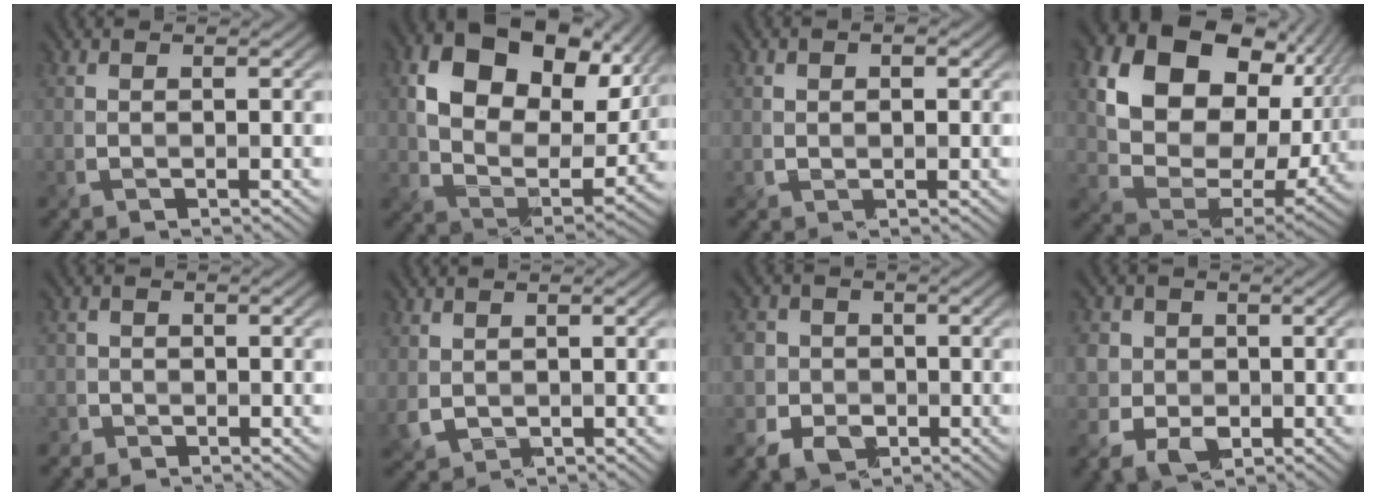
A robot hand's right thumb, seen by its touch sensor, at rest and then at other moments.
{"total": 14.4, "force": [6.2, 9.3, 9.1], "torque": [-0.170, -0.007, 0.111]}
{"total": 1.5, "force": [0.5, 0.9, 1.0], "torque": [-0.014, -0.001, 0.010]}
{"total": 18.1, "force": [5.8, 12.9, 11.3], "torque": [-0.237, 0.001, 0.140]}
{"total": 2.1, "force": [-1.1, 1.7, -0.4], "torque": [0.021, 0.004, -0.034]}
{"total": 1.5, "force": [0.6, 1.2, 0.7], "torque": [-0.024, -0.006, 0.014]}
{"total": 7.1, "force": [-2.1, 6.5, 1.8], "torque": [-0.051, -0.009, -0.072]}
{"total": 5.6, "force": [-0.8, 5.1, 2.3], "torque": [-0.053, -0.002, -0.039]}